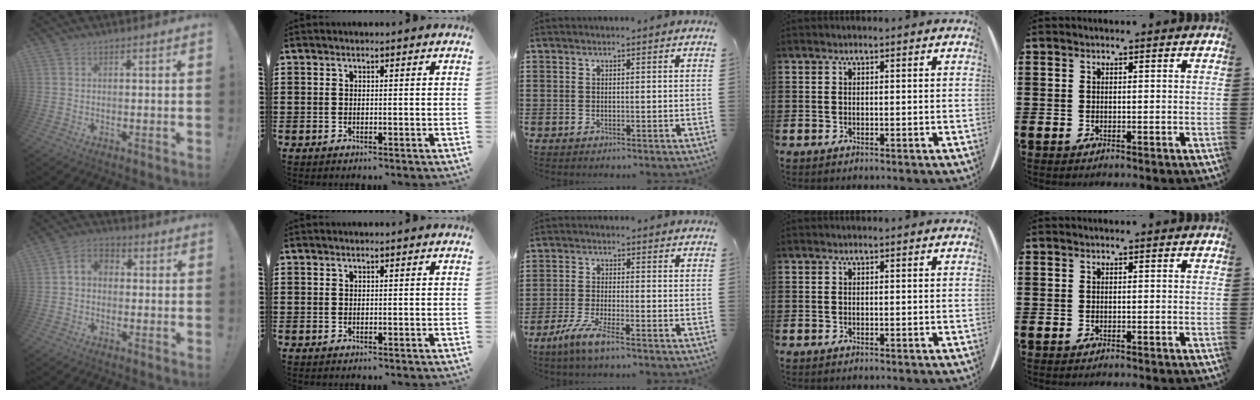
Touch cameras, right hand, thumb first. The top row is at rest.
{"thumb": {"total": 5.0, "force": [-0.4, 4.0, 2.9], "torque": [-0.052, 0.014, -0.004]}, "middle": {"total": 5.0, "force": [-3.4, 0.4, 3.6], "torque": [-0.085, -0.017, -0.066]}}